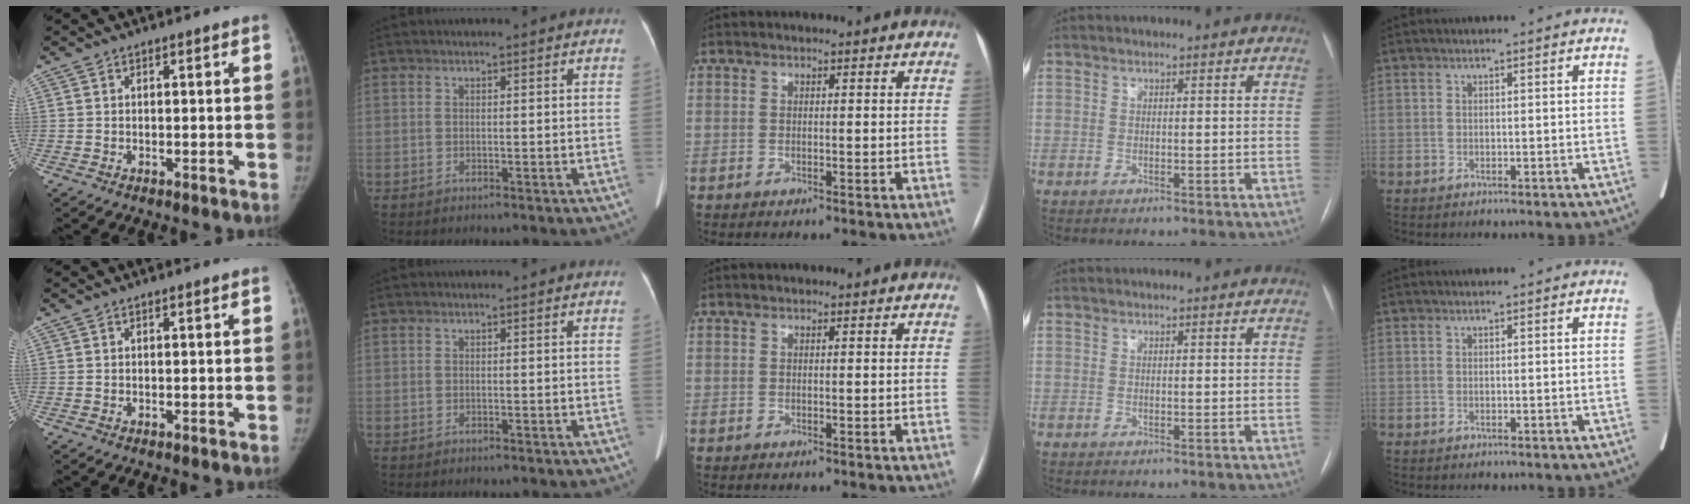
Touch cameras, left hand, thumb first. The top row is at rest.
{}